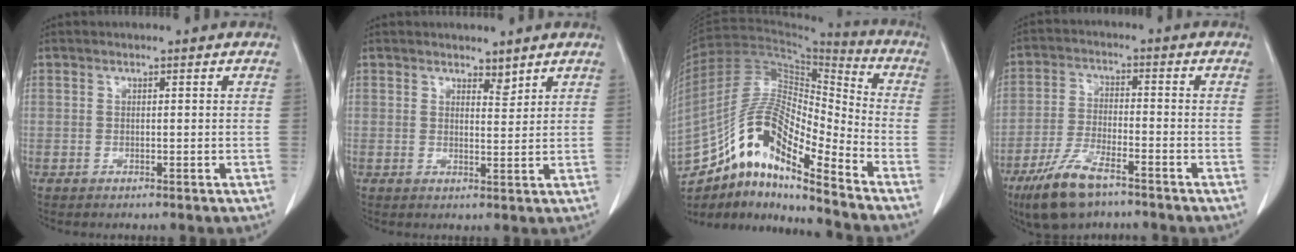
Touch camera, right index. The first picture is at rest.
{"total": 2.2, "force": [1.9, 0.7, 0.7], "torque": [-0.010, -0.006, 0.031]}
{"total": 17.4, "force": [-12.0, 3.1, 12.2], "torque": [-0.228, 0.028, -0.211]}
{"total": 9.6, "force": [-6.6, 2.6, 6.4], "torque": [-0.137, -0.017, -0.120]}